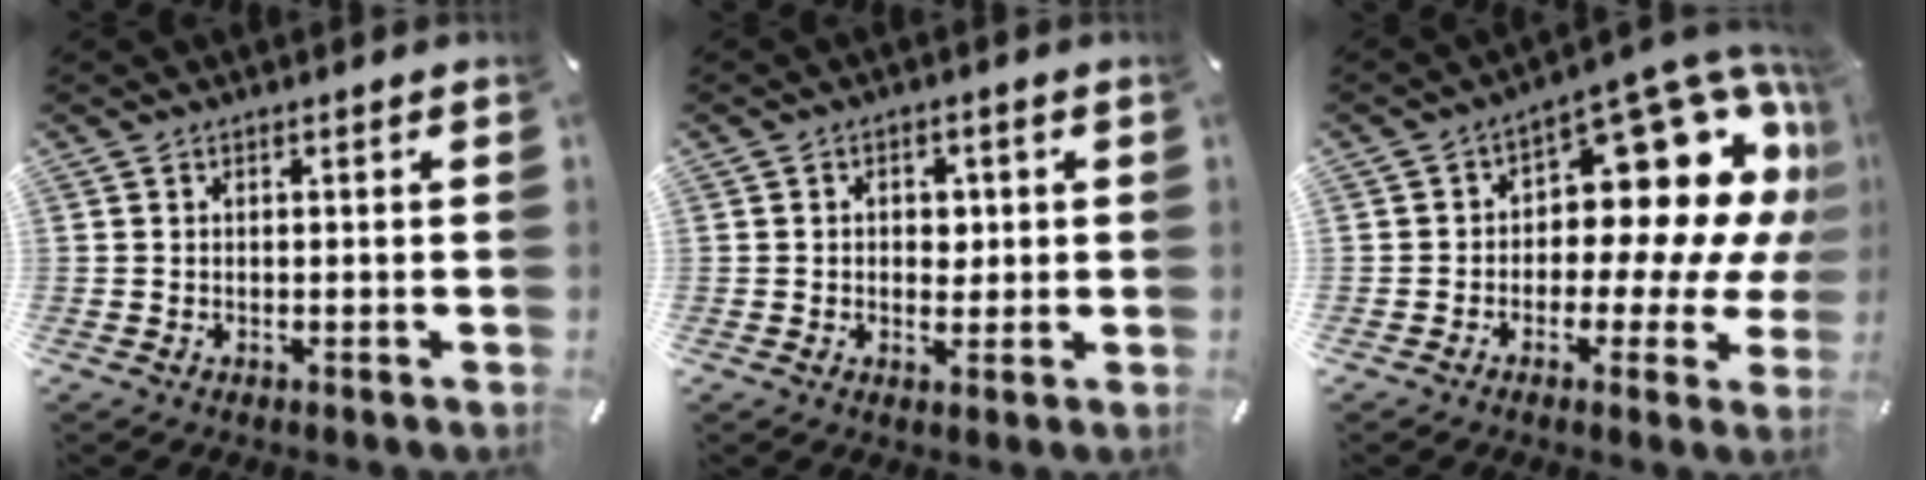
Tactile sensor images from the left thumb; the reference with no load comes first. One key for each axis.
{"total": 3.9, "fx": 0.0, "fy": 3.2, "fz": 2.3, "tx": -0.024, "ty": -0.002, "tz": -0.008}
{"total": 16.4, "fx": 6.8, "fy": 9.3, "fz": 11.7, "tx": -0.143, "ty": -0.077, "tz": 0.111}